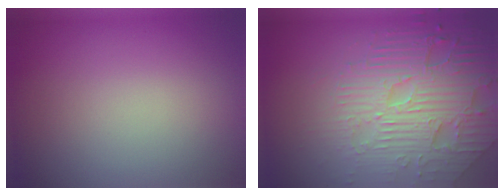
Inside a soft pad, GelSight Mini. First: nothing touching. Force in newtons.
{"total": 7.6, "press": 5.7, "slide": 5.1}